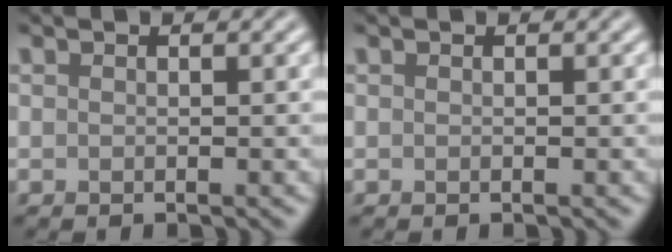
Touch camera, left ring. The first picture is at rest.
{"total": 0.0}